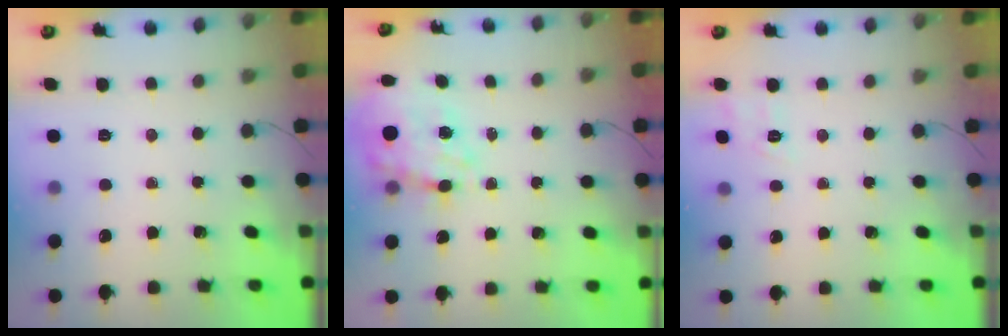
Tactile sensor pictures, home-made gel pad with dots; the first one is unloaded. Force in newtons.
{"total": 16.9, "press": 16.6, "slide": 3.4}
{"total": 3.9, "press": 3.4, "slide": 1.9}